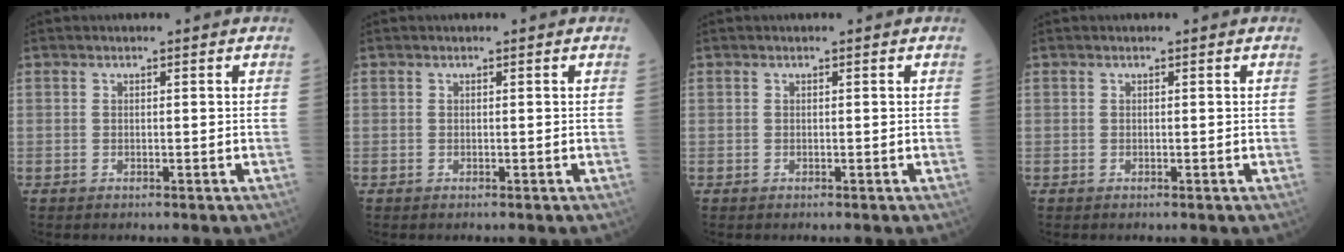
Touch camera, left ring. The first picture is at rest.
{"total": 0.0}
{"total": 0.0}
{"total": 0.0}